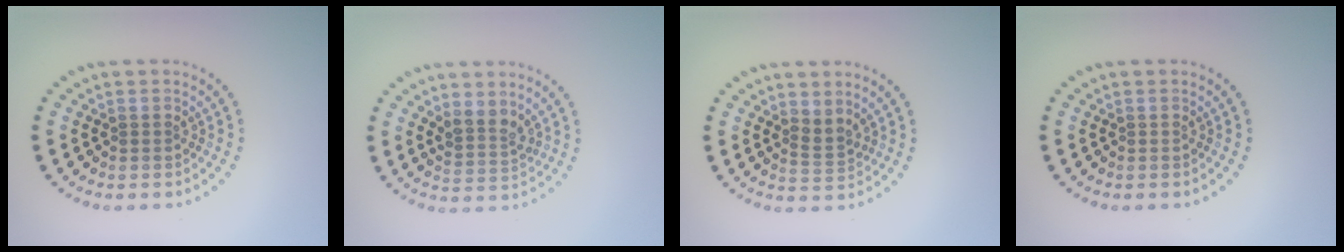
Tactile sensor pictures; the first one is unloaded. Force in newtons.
{"total": 2.4, "press": 1.9, "slide": 1.5}
{"total": 1.8, "press": 1.3, "slide": 1.2}
{"total": 0.0}